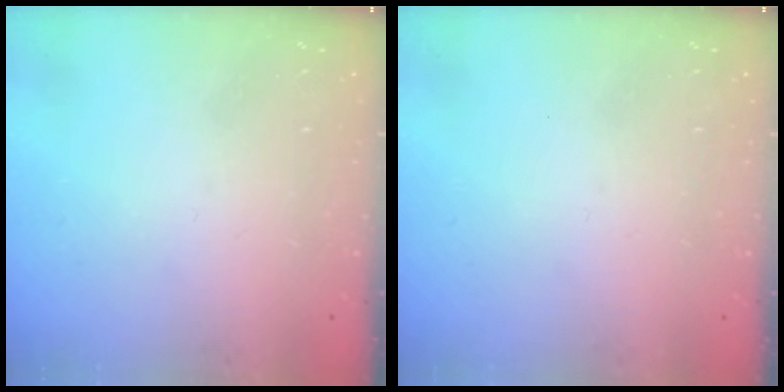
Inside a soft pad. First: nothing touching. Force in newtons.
{"total": 0.0}